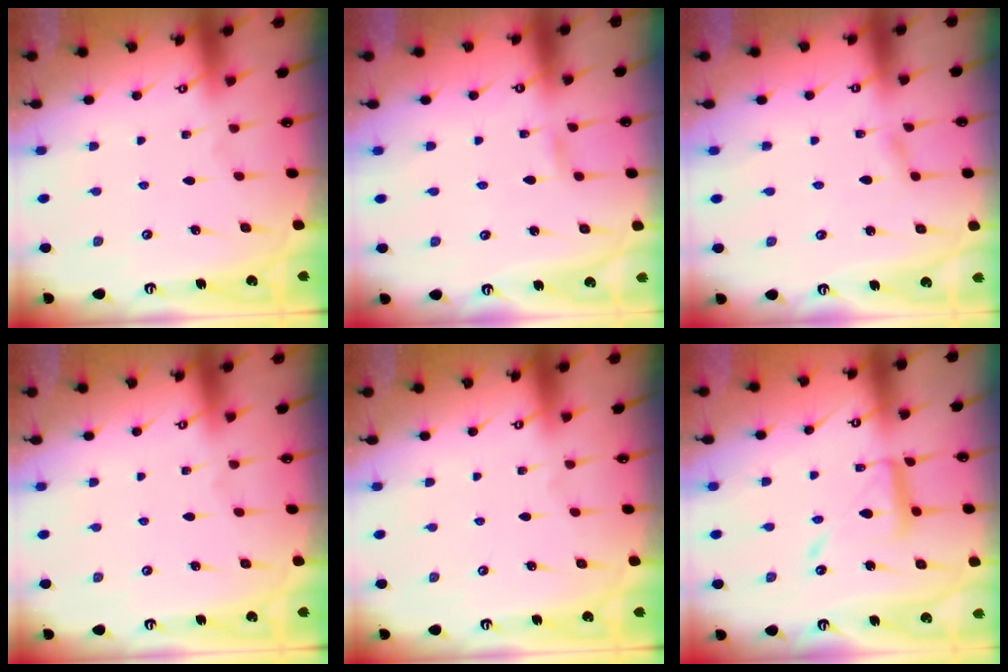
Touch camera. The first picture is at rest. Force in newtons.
{"total": 1.8, "press": 1.8, "slide": 0.2}
{"total": 2.3, "press": 2.3, "slide": 0.1}
{"total": 0.0}
{"total": 0.0}
{"total": 12.6, "press": 12.6, "slide": 1.0}